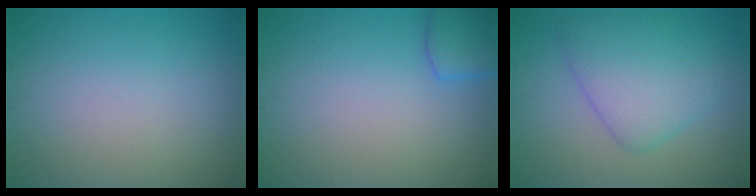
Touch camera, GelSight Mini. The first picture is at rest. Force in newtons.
{"total": 2.7, "press": 2.7, "slide": 0.1}
{"total": 5.7, "press": 5.7, "slide": 0.1}